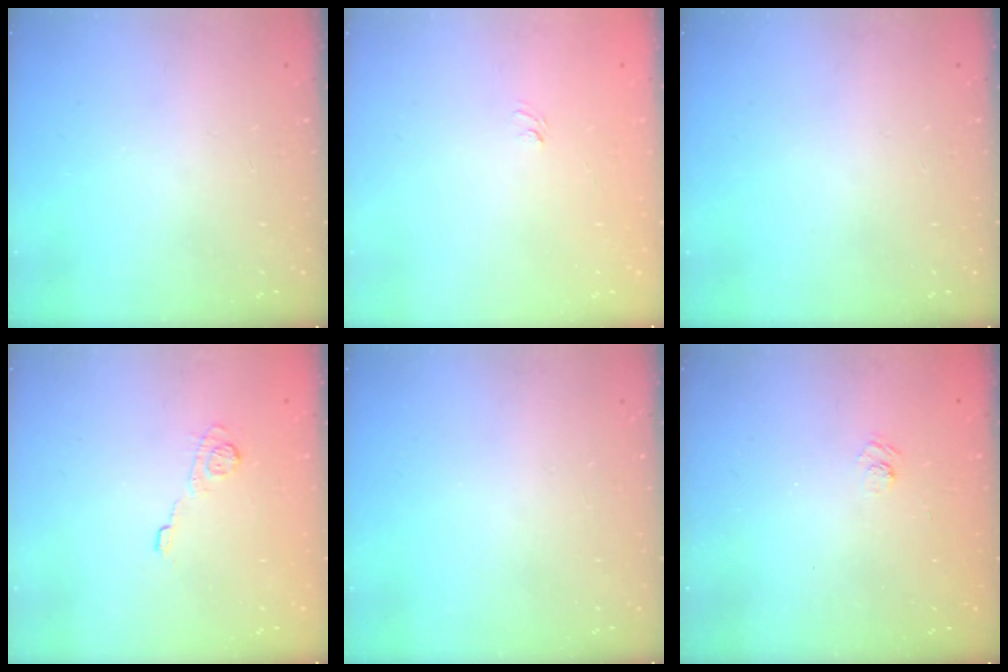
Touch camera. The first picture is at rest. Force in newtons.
{"total": 3.8, "press": 3.7, "slide": 1.0}
{"total": 0.0}
{"total": 9.9, "press": 9.8, "slide": 1.4}
{"total": 0.0}
{"total": 2.3, "press": 1.8, "slide": 1.3}